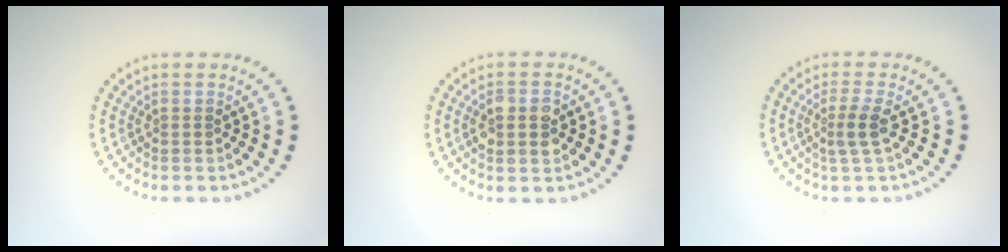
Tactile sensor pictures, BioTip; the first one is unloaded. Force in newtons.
{"total": 2.8, "press": 2.8, "slide": 0.2}
{"total": 2.0, "press": 1.5, "slide": 1.3}